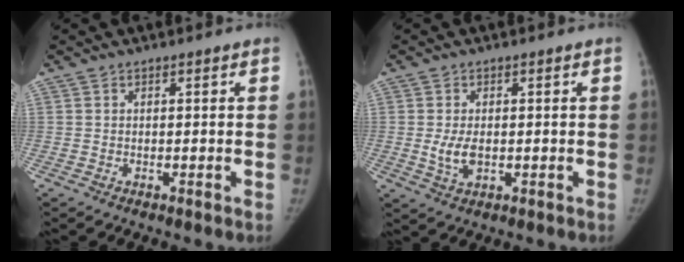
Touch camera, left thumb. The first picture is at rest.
{"total": 4.2, "force": [-0.4, 2.4, 3.4], "torque": [-0.066, -0.007, -0.002]}